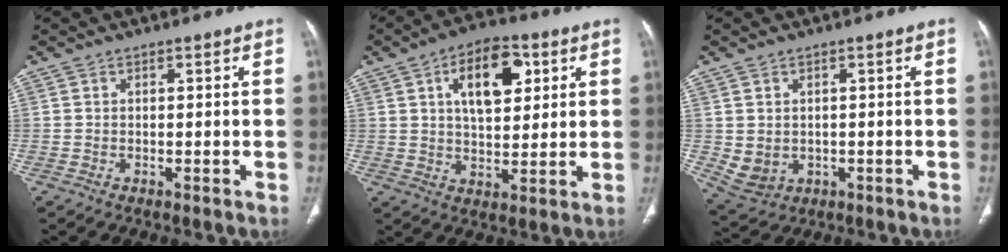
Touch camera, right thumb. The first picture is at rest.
{"total": 12.9, "force": [4.5, 6.8, 9.9], "torque": [-0.123, -0.005, 0.071]}
{"total": 5.1, "force": [-0.3, 4.3, 2.7], "torque": [-0.049, 0.000, 0.018]}